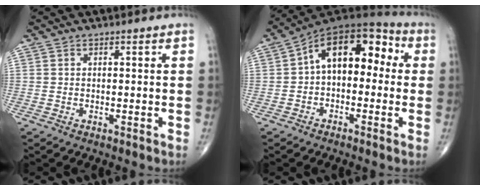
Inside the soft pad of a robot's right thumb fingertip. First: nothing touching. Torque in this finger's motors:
{"motor_torque": [0.21, 0.39, 0.29, -0.13, 0.12]}